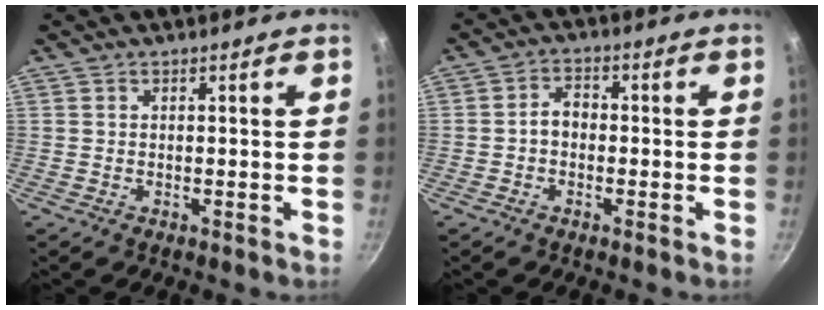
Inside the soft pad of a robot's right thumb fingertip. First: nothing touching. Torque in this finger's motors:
{"motor_torque": [0.08, -0.12, 0.61, -0.09, 0.02]}